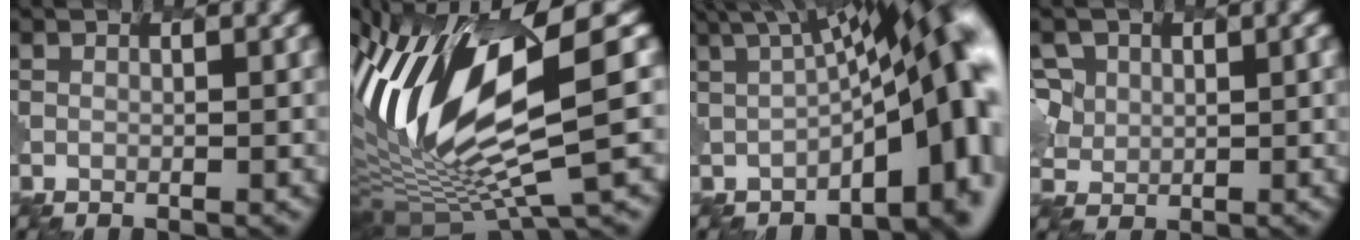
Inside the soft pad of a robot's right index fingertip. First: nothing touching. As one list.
[{"total": 9.2, "force": [2.2, 2.3, 8.6], "torque": [-0.215, 0.021, 0.025]}, {"total": 10.8, "force": [0.8, 3.9, 10.1], "torque": [-0.128, 0.034, -0.010]}, {"total": 5.4, "force": [3.5, 4.0, 0.8], "torque": [-0.036, 0.031, 0.023]}]